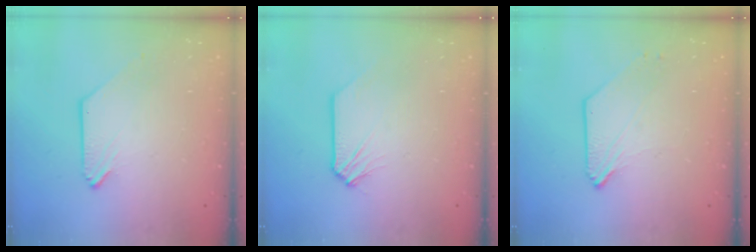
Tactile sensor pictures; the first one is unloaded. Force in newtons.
{"total": 0.0}
{"total": 0.0}